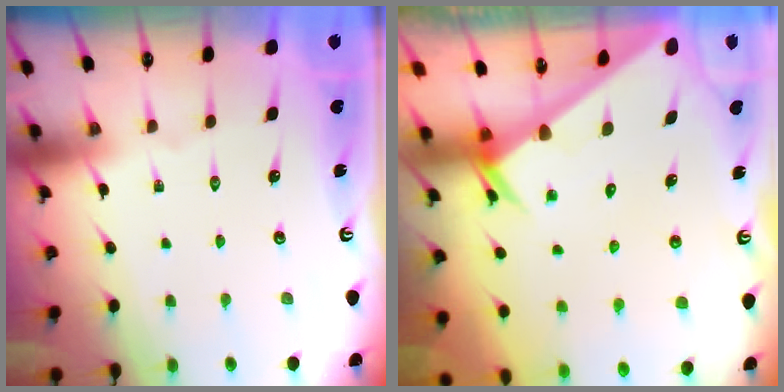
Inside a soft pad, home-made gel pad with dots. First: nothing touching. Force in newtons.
{"total": 2.4, "press": 2.4, "slide": 0.0}